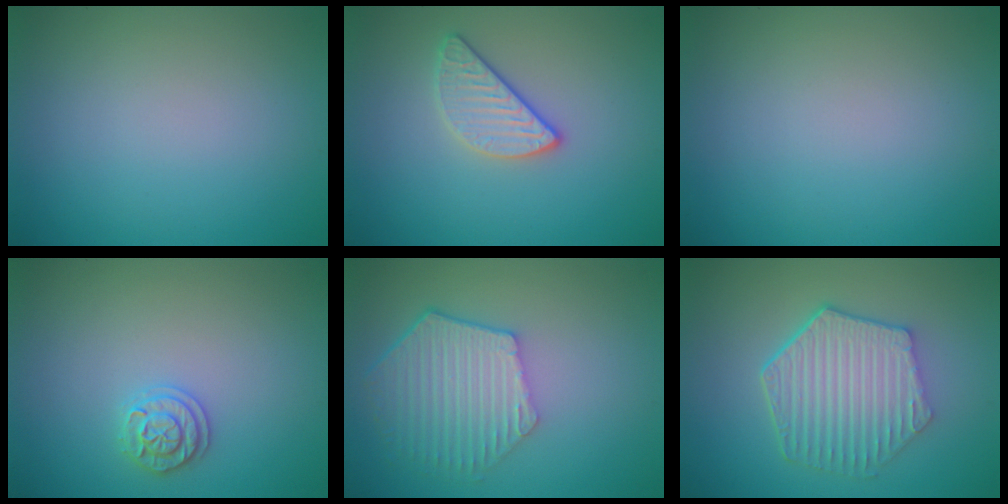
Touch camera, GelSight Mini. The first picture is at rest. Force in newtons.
{"total": 2.5, "press": 2.4, "slide": 0.8}
{"total": 0.0}
{"total": 1.9, "press": 1.9, "slide": 0.2}
{"total": 5.9, "press": 4.6, "slide": 3.7}
{"total": 6.1, "press": 4.8, "slide": 3.8}